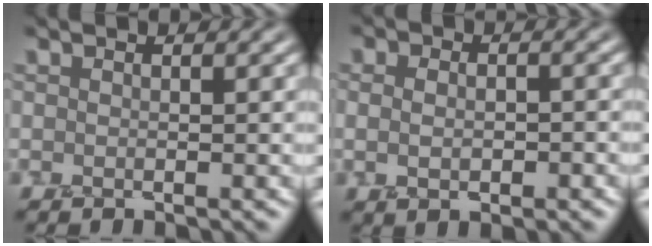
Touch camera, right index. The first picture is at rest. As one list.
[{"total": 4.2, "force": [0.2, 2.8, 3.2], "torque": [-0.013, 0.012, -0.008]}]